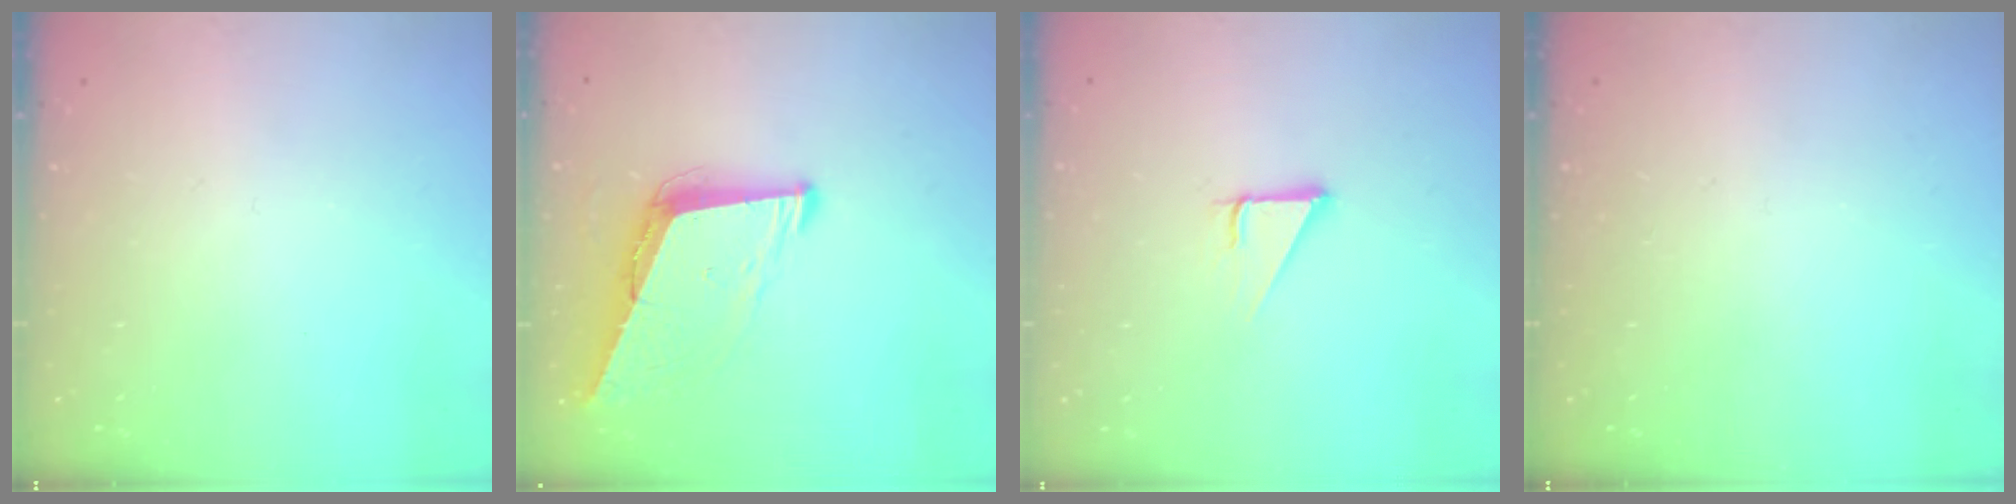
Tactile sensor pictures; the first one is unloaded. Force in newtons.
{"total": 8.8, "press": 7.9, "slide": 3.8}
{"total": 3.0, "press": 3.0, "slide": 0.2}
{"total": 0.0}